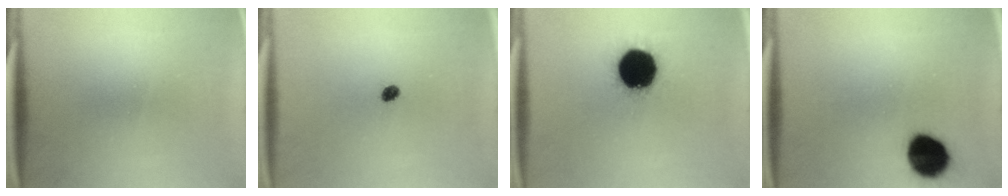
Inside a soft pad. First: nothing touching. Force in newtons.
{"total": 1.7}
{"total": 20.0}
{"total": 11.9}